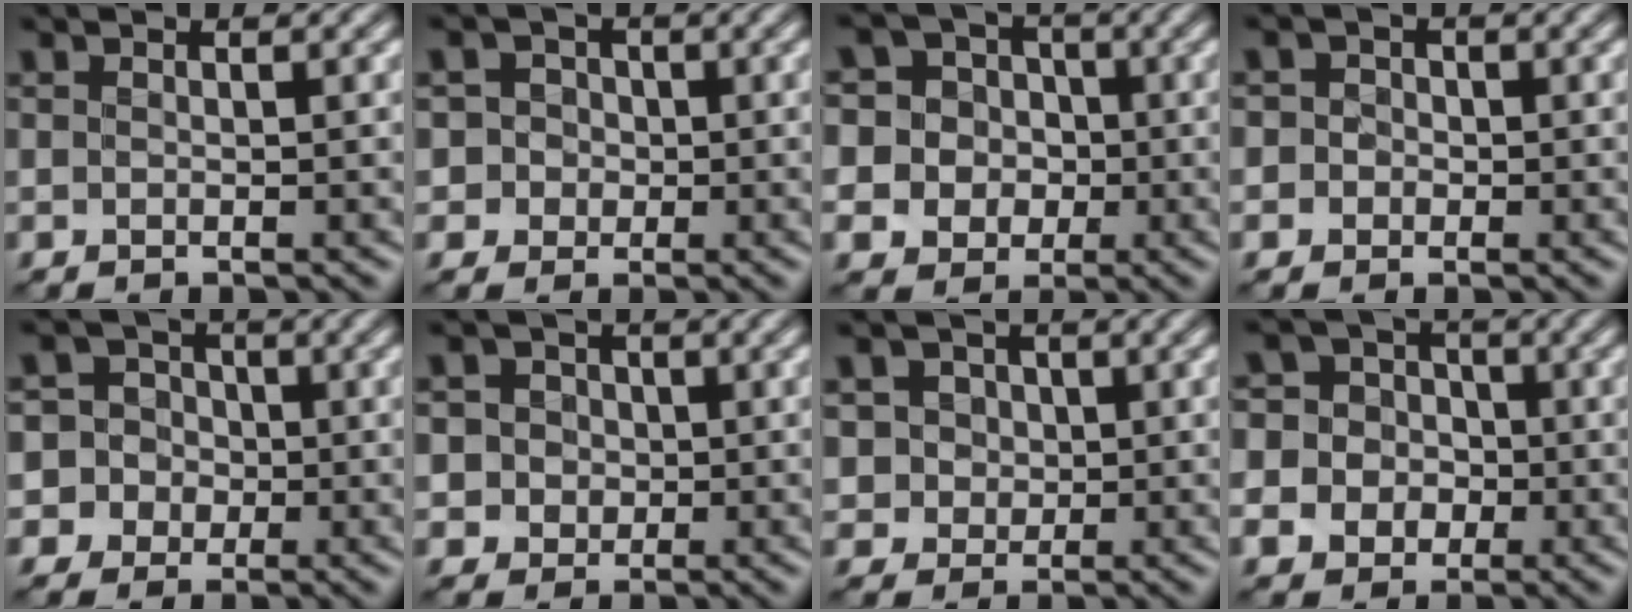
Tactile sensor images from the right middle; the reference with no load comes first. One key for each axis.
{"total": 3.7, "fx": 0.4, "fy": 3.6, "fz": 0.9, "tx": 0.011, "ty": 0.028, "tz": -0.007}
{"total": 9.0, "fx": -0.3, "fy": 8.8, "fz": 2.0, "tx": -0.067, "ty": 0.020, "tz": -0.012}
{"total": 2.8, "fx": 0.4, "fy": 2.6, "fz": 0.9, "tx": 0.016, "ty": 0.017, "tz": -0.024}
{"total": 6.9, "fx": -1.2, "fy": 6.7, "fz": 1.2, "tx": -0.014, "ty": 0.021, "tz": -0.047}
{"total": 4.6, "fx": 1.0, "fy": 4.2, "fz": 1.5, "tx": -0.012, "ty": 0.031, "tz": -0.001}
{"total": 4.3, "fx": 1.6, "fy": 3.7, "fz": 1.6, "tx": -0.022, "ty": 0.013, "tz": 0.020}
{"total": 9.0, "fx": -2.7, "fy": 8.4, "fz": 1.9, "tx": -0.057, "ty": -0.003, "tz": -0.070}